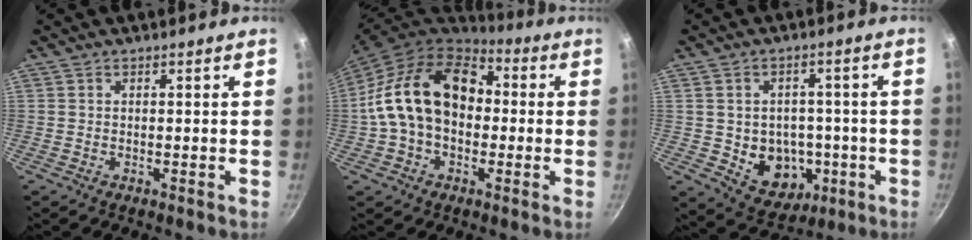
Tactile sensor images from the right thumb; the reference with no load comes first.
{"total": 18.7, "force": [0.7, 13.3, 13.1], "torque": [-0.206, 0.042, -0.002]}
{"total": 11.0, "force": [-1.9, 9.1, 5.9], "torque": [-0.043, 0.009, -0.009]}